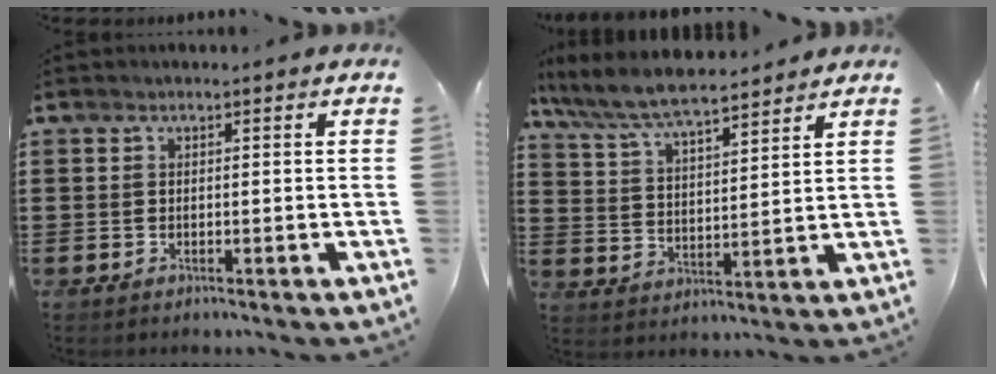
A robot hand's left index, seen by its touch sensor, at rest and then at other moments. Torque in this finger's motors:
{"motor_torque": [0.81, -0.85, 0.74, 0.21]}